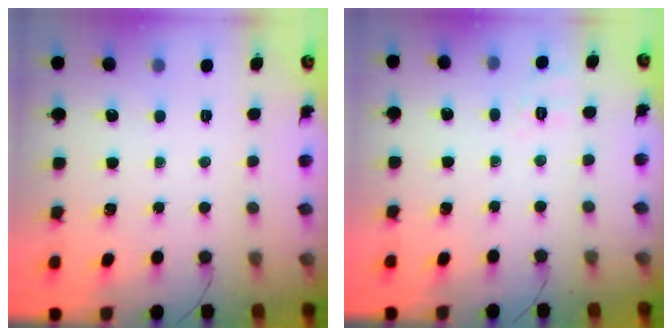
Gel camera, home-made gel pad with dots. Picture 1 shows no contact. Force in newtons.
{"total": 2.1, "press": 0.8, "slide": 1.9}